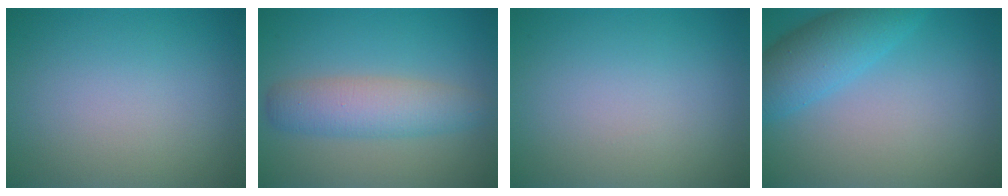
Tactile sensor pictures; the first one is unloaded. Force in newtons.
{"total": 4.3, "press": 4.3, "slide": 0.0}
{"total": 0.0}
{"total": 4.9, "press": 4.9, "slide": 0.2}